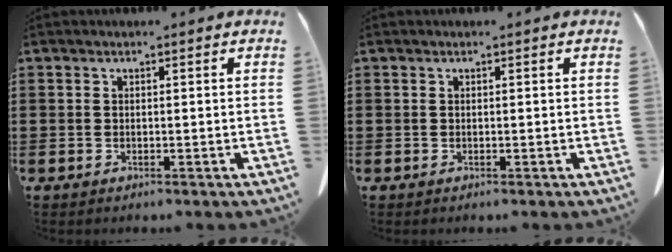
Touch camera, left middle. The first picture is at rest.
{"total": 0.0}